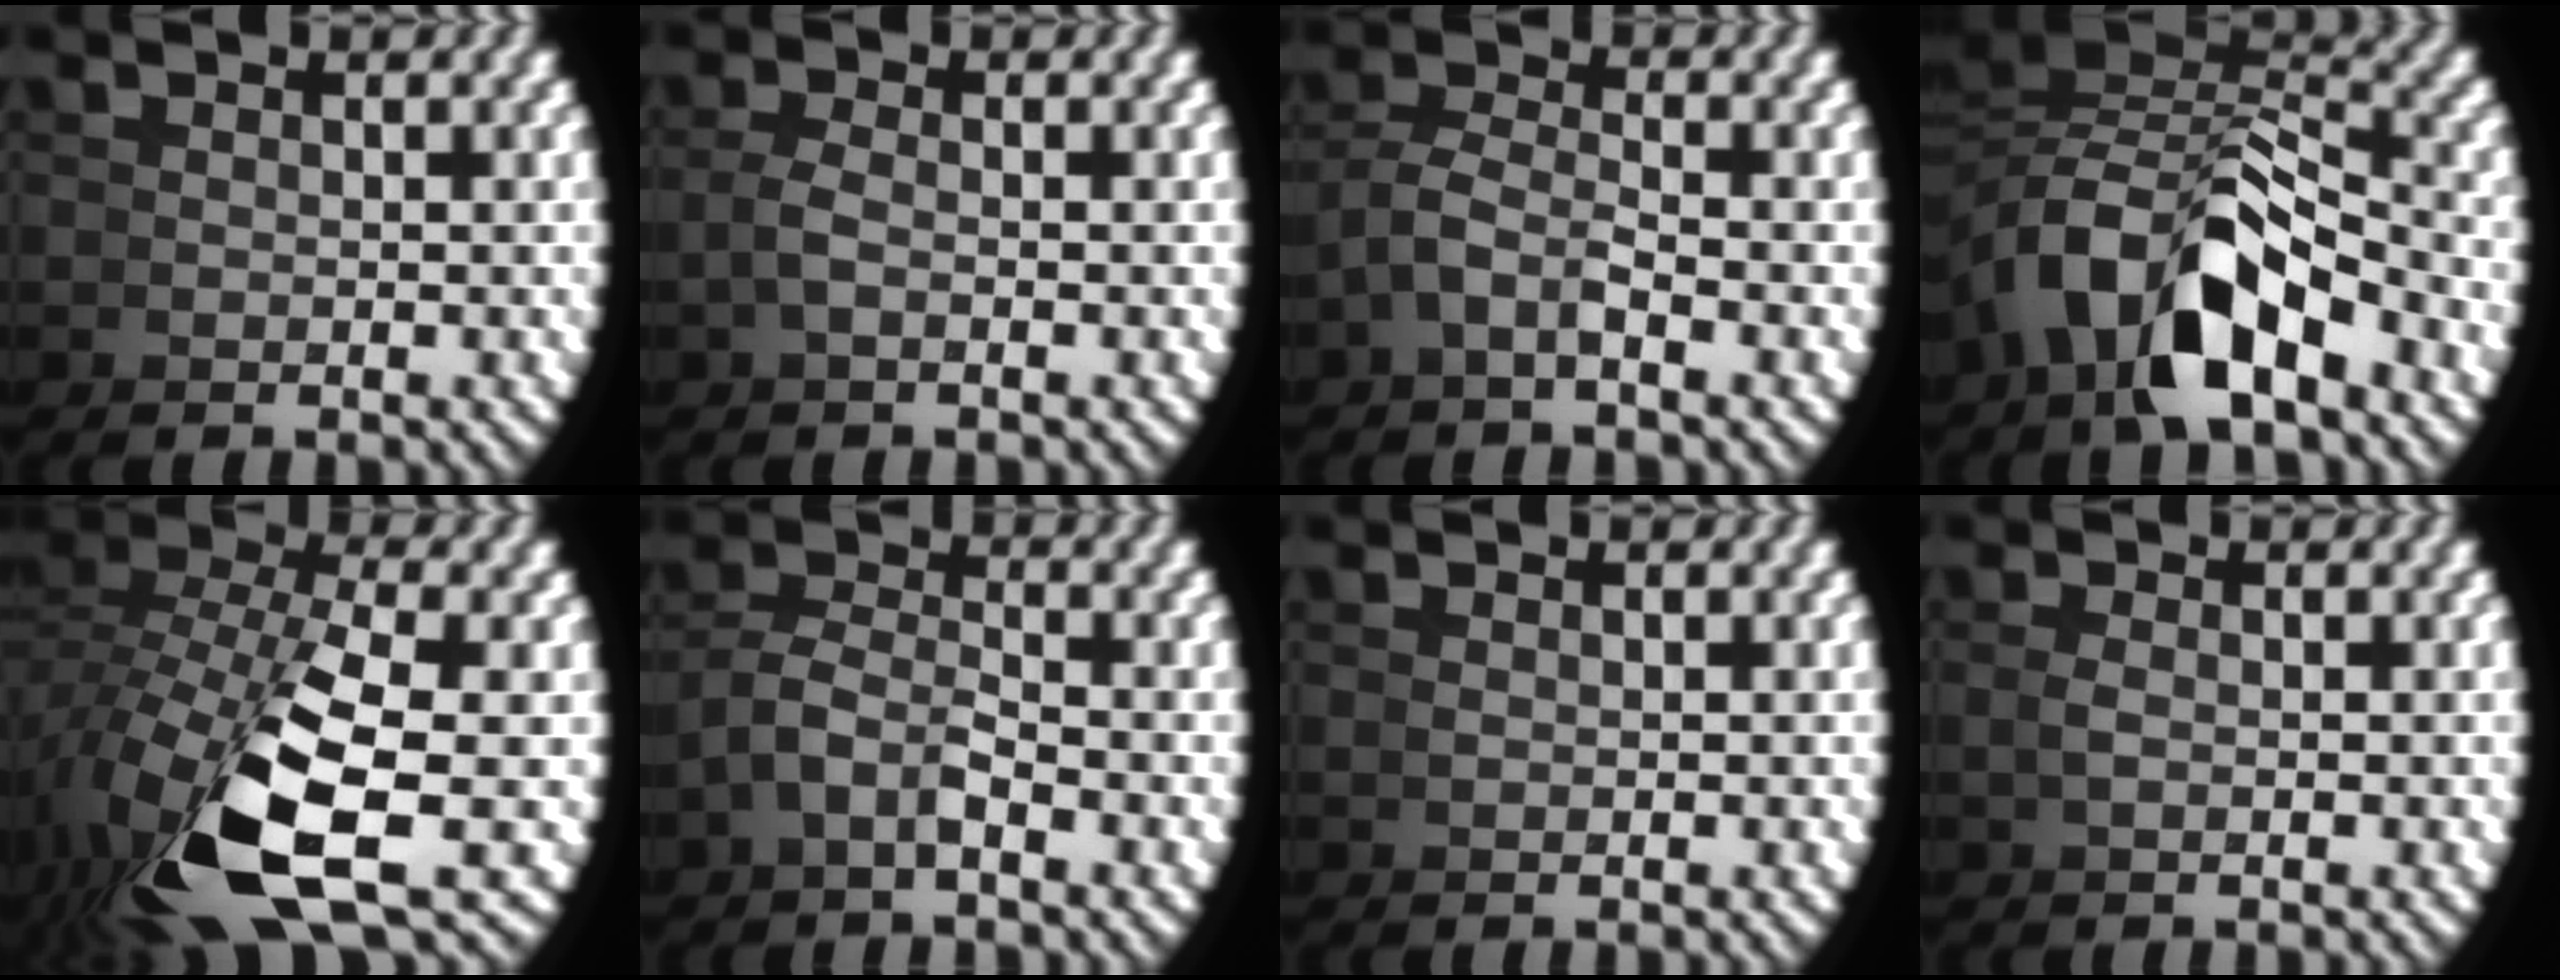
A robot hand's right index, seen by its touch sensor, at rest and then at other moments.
{"total": 1.1, "force": [0.1, -0.7, 0.9], "torque": [-0.019, -0.003, 0.006]}
{"total": 2.7, "force": [-0.6, 1.7, 2.0], "torque": [-0.045, -0.008, -0.013]}
{"total": 8.7, "force": [-0.4, 5.5, 6.7], "torque": [-0.132, -0.017, 0.003]}
{"total": 9.3, "force": [-1.7, 4.4, 8.0], "torque": [-0.178, -0.037, 0.000]}
{"total": 3.1, "force": [-0.8, 2.2, 2.1], "torque": [-0.048, -0.010, -0.016]}
{"total": 0.7, "force": [0.4, -0.6, -0.2], "torque": [0.001, -0.003, 0.011]}
{"total": 1.2, "force": [0.3, -1.2, 0.0], "torque": [-0.003, -0.001, 0.011]}